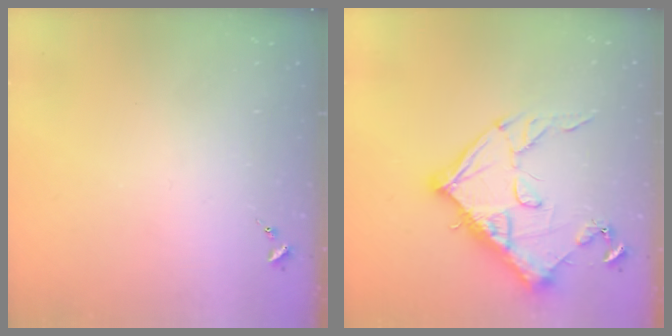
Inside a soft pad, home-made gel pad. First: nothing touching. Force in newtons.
{"total": 15.4, "press": 15.4, "slide": 0.9}